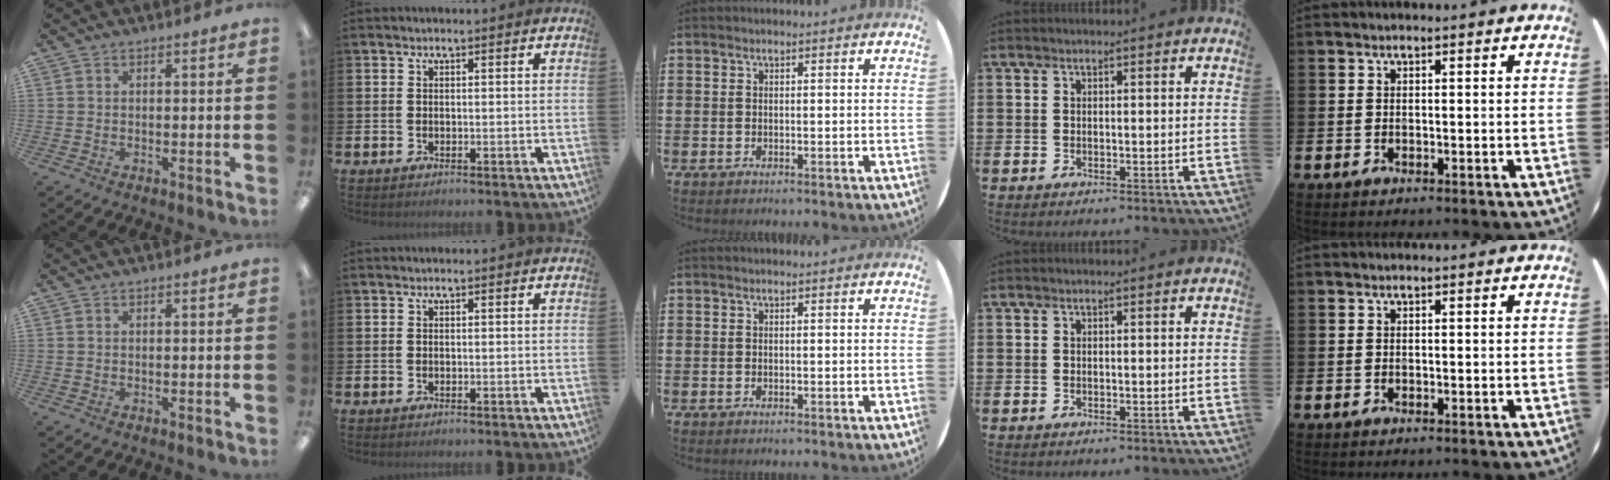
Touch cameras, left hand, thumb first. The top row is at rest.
{}